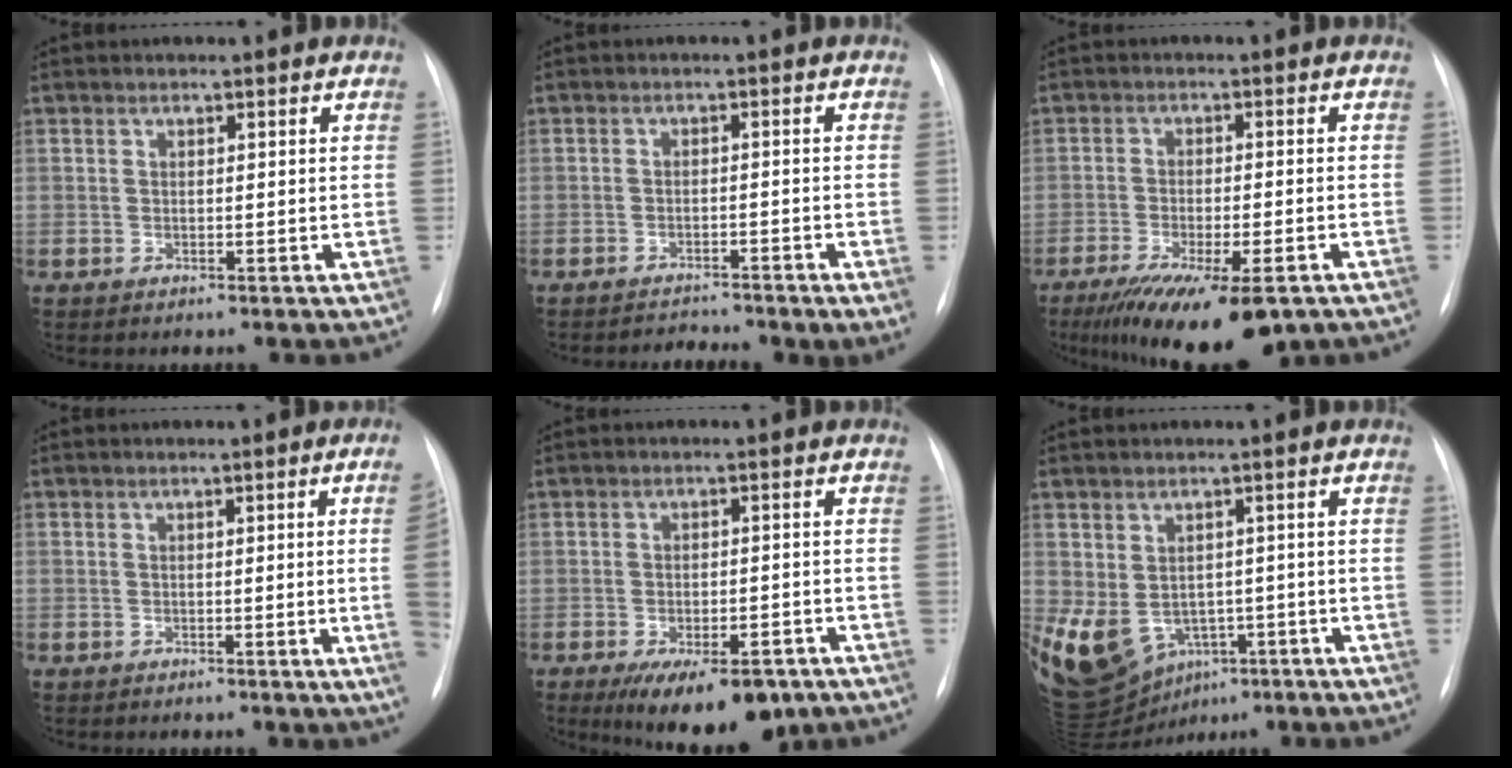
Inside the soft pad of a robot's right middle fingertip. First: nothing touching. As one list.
[{"total": 2.3, "force": [-2.2, 0.0, 0.8], "torque": [-0.007, -0.006, -0.030]}, {"total": 14.8, "force": [-10.2, 3.6, 10.1], "torque": [-0.146, -0.027, -0.154]}, {"total": 4.9, "force": [-0.7, -1.5, 4.6], "torque": [-0.044, -0.008, -0.012]}, {"total": 11.3, "force": [-7.6, 4.5, 7.1], "torque": [-0.100, -0.005, -0.110]}, {"total": 17.2, "force": [-6.7, 12.8, 9.3], "torque": [-0.223, -0.003, -0.085]}]